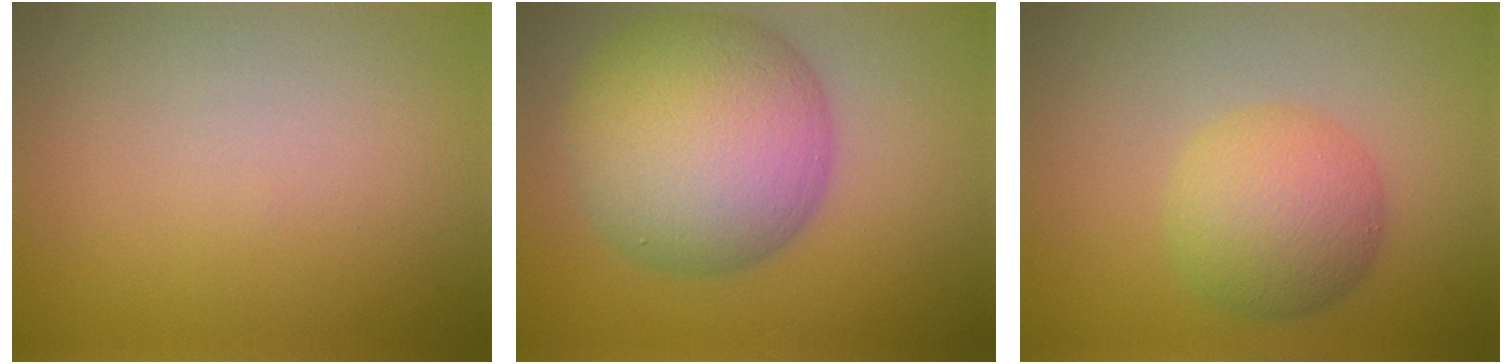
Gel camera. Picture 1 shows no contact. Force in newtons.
{"total": 11.2, "press": 11.2, "slide": 0.5}
{"total": 5.1, "press": 5.1, "slide": 0.1}